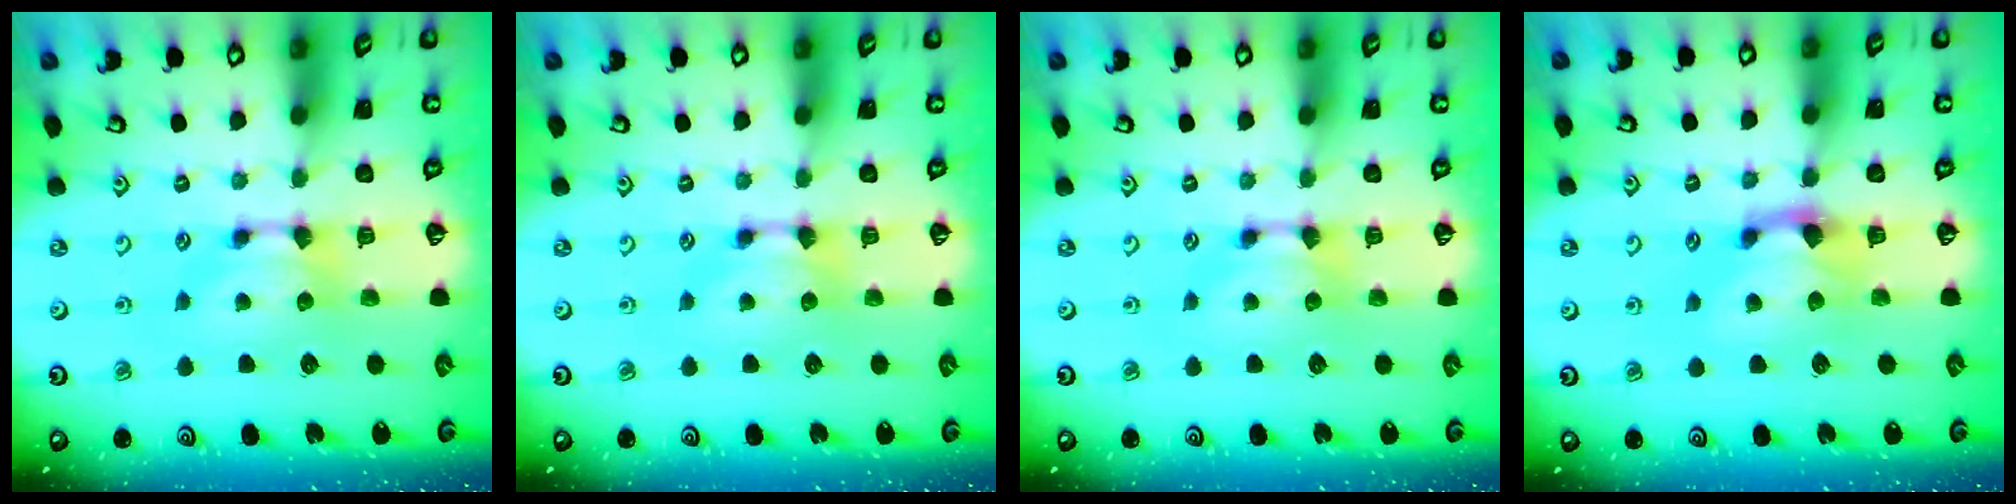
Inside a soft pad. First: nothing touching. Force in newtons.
{"total": 0.0}
{"total": 0.0}
{"total": 1.2, "press": 0.5, "slide": 1.1}